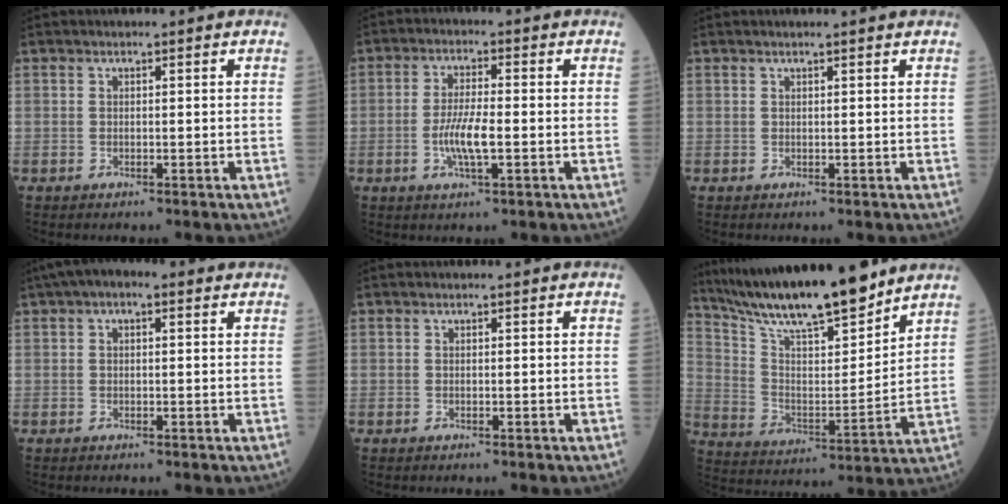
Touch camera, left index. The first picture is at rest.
{"total": 5.8, "force": [-1.4, 0.9, 5.5], "torque": [-0.117, -0.005, -0.027]}
{"total": 1.2, "force": [1.1, -0.2, 0.5], "torque": [-0.014, 0.004, 0.018]}
{"total": 4.7, "force": [2.3, 1.9, 3.6], "torque": [-0.068, 0.030, 0.032]}
{"total": 0.0}
{"total": 19.0, "force": [16.4, 1.8, 9.5], "torque": [-0.170, 0.002, 0.287]}